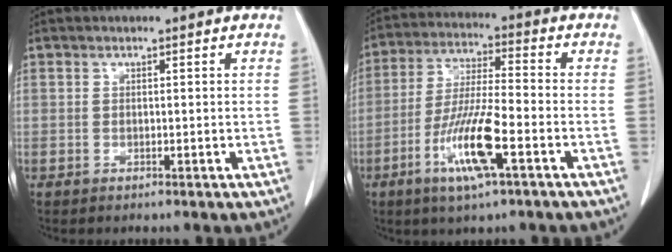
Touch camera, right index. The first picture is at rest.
{"total": 11.6, "force": [-4.9, 0.9, 10.4], "torque": [-0.207, -0.013, -0.094]}